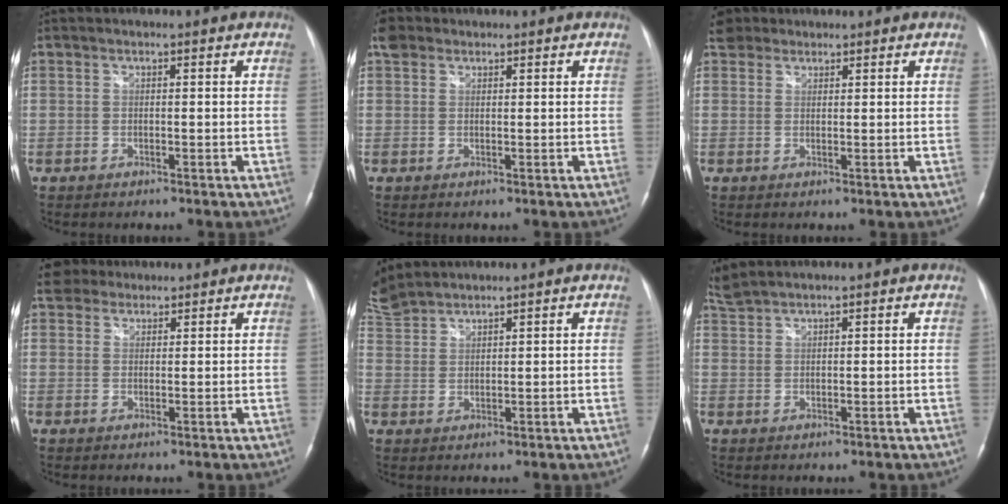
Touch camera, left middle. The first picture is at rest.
{"total": 2.9, "force": [1.8, 2.0, 0.8], "torque": [-0.020, 0.021, 0.033]}
{"total": 2.9, "force": [2.4, 1.7, 0.0], "torque": [-0.005, 0.017, 0.042]}
{"total": 4.0, "force": [3.4, 1.9, 0.4], "torque": [-0.014, 0.024, 0.061]}
{"total": 7.7, "force": [7.2, 2.2, 1.6], "torque": [-0.054, 0.017, 0.155]}
{"total": 3.0, "force": [3.0, -0.1, 0.4], "torque": [-0.023, 0.018, 0.069]}